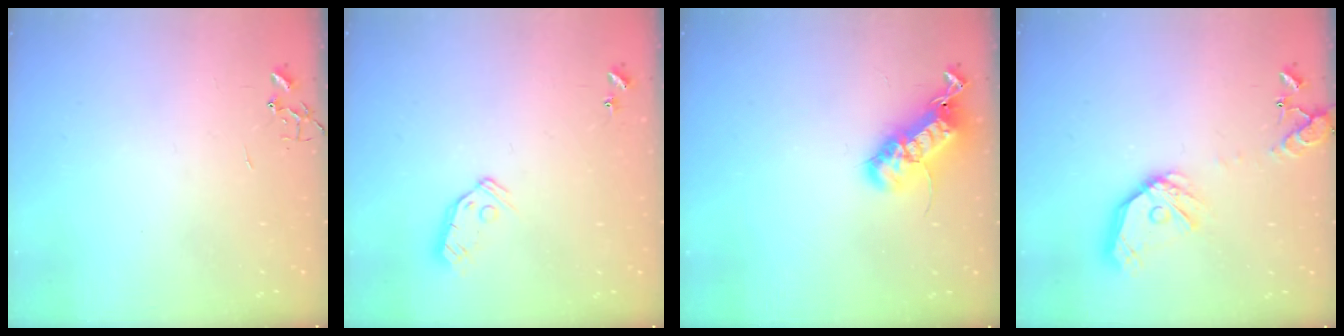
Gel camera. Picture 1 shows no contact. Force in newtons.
{"total": 7.5, "press": 7.5, "slide": 0.4}
{"total": 21.0, "press": 21.0, "slide": 0.4}
{"total": 16.8, "press": 16.6, "slide": 2.9}